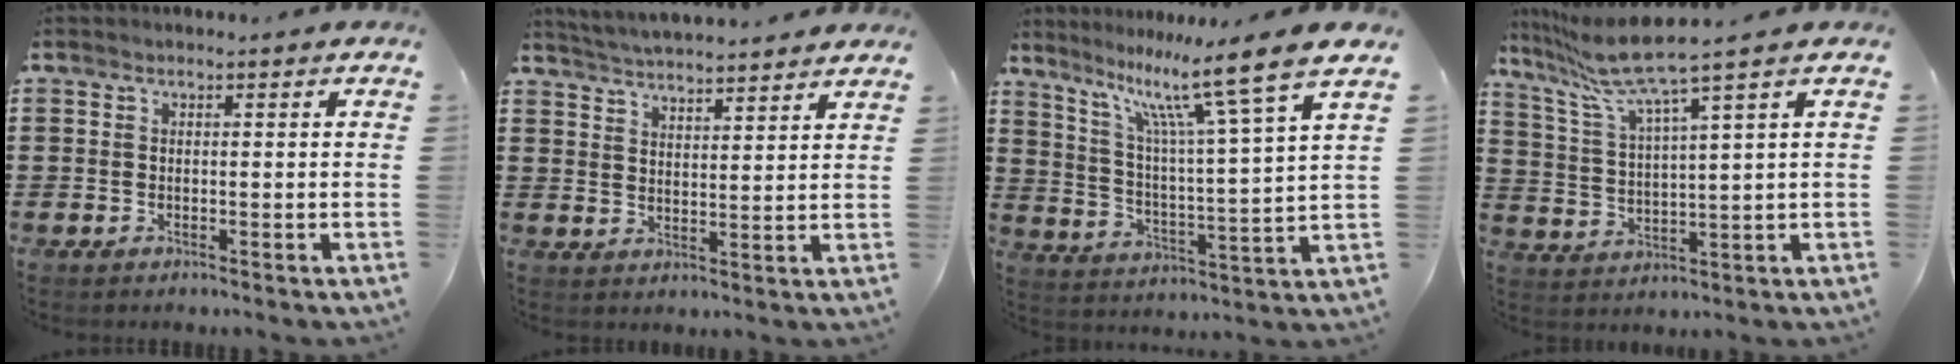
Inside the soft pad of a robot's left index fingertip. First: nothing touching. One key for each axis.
{"total": 4.0, "fx": 4.0, "fy": -0.3, "fz": -0.2, "tx": -0.013, "ty": -0.021, "tz": 0.071}
{"total": 12.2, "fx": 9.2, "fy": -0.2, "fz": 7.9, "tx": -0.161, "ty": -0.062, "tz": 0.140}
{"total": 7.4, "fx": 5.7, "fy": -0.4, "fz": 4.6, "tx": -0.111, "ty": -0.023, "tz": 0.098}